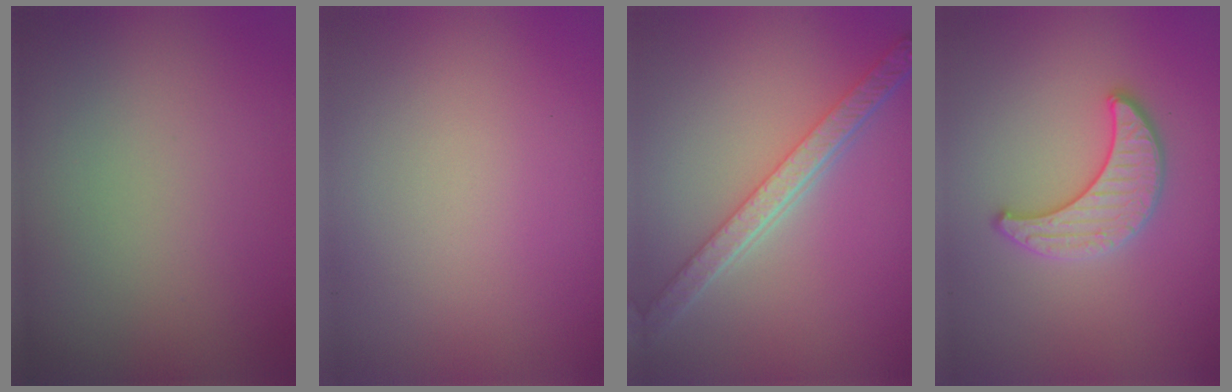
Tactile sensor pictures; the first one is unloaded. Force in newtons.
{"total": 0.0}
{"total": 5.1, "press": 4.0, "slide": 3.1}
{"total": 3.2, "press": 3.2, "slide": 0.3}